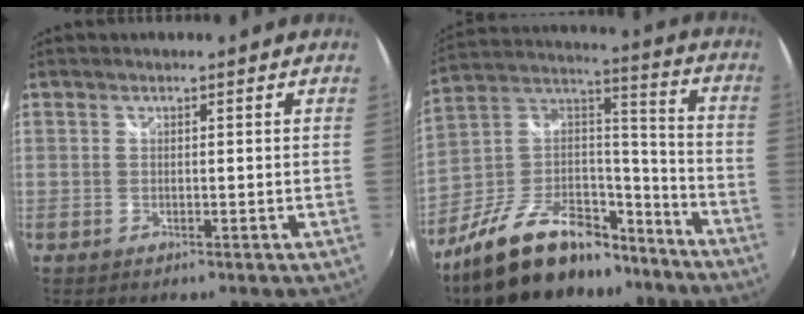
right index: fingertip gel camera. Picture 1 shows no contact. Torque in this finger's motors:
{"motor_torque": [-0.06, -0.79, -0.17, -0.17]}